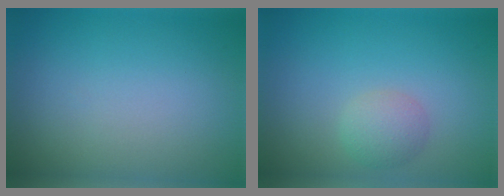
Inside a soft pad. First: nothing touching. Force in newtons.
{"total": 2.1, "press": 2.1, "slide": 0.1}